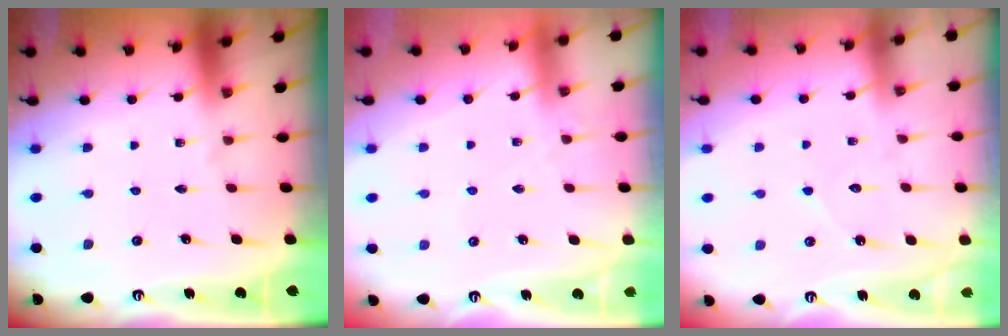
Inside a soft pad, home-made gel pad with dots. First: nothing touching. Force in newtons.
{"total": 2.1, "press": 2.1, "slide": 0.4}
{"total": 5.8, "press": 5.7, "slide": 0.6}